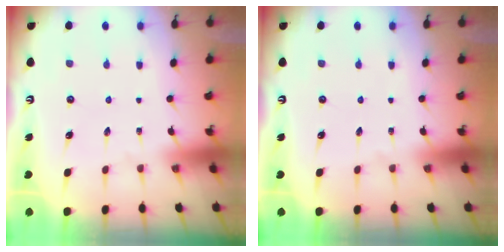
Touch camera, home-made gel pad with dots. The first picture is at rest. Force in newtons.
{"total": 0.0}